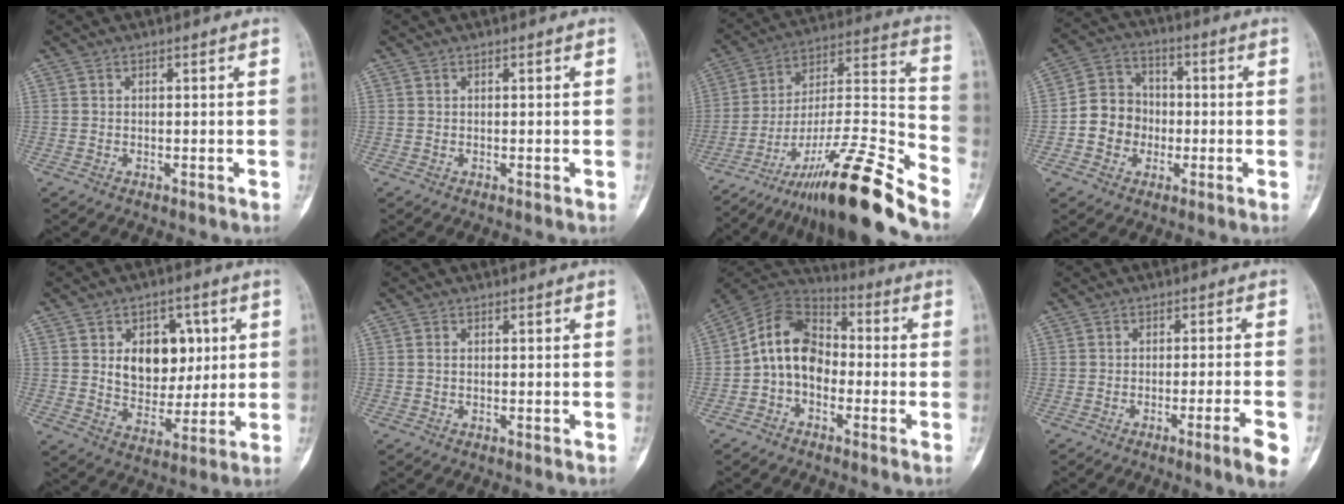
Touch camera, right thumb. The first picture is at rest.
{"total": 0.0}
{"total": 24.4, "force": [-18.5, 2.2, 15.8], "torque": [-0.249, 0.089, -0.316]}
{"total": 9.5, "force": [-1.7, 8.6, 3.7], "torque": [-0.028, 0.029, -0.040]}
{"total": 12.4, "force": [2.8, 8.8, 8.2], "torque": [-0.068, -0.013, 0.052]}
{"total": 0.7, "force": [0.0, 0.4, 0.5], "torque": [-0.010, 0.001, 0.000]}
{"total": 11.6, "force": [-1.9, 8.6, 7.5], "torque": [-0.112, 0.042, -0.050]}
{"total": 5.8, "force": [-2.9, -0.2, 5.1], "torque": [-0.075, 0.003, -0.043]}